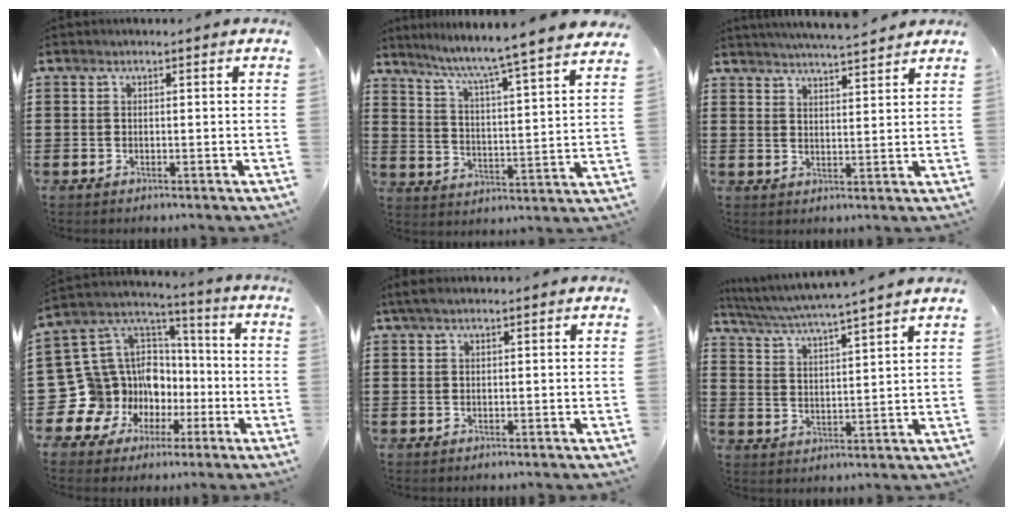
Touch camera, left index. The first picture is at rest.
{"total": 5.7, "force": [4.9, -1.4, 2.5], "torque": [-0.070, -0.053, 0.071]}
{"total": 4.2, "force": [4.1, -0.3, 0.9], "torque": [-0.031, -0.018, 0.073]}
{"total": 15.4, "force": [-5.5, 13.9, 3.7], "torque": [-0.134, -0.017, -0.064]}
{"total": 0.9, "force": [0.4, 0.2, 0.8], "torque": [-0.016, 0.002, 0.007]}
{"total": 4.3, "force": [3.9, -0.8, 1.6], "torque": [-0.051, -0.029, 0.062]}